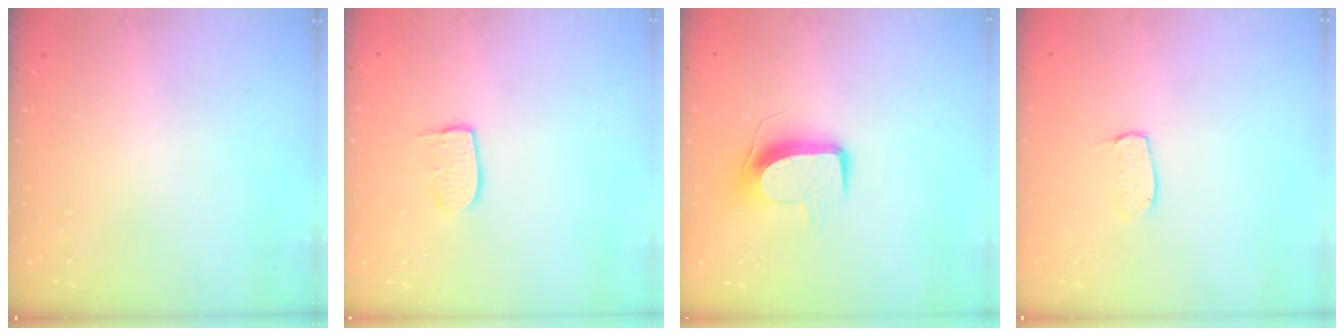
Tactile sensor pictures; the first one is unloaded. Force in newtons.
{"total": 6.1, "press": 6.1, "slide": 0.5}
{"total": 9.6, "press": 9.6, "slide": 0.2}
{"total": 3.9, "press": 3.9, "slide": 0.2}